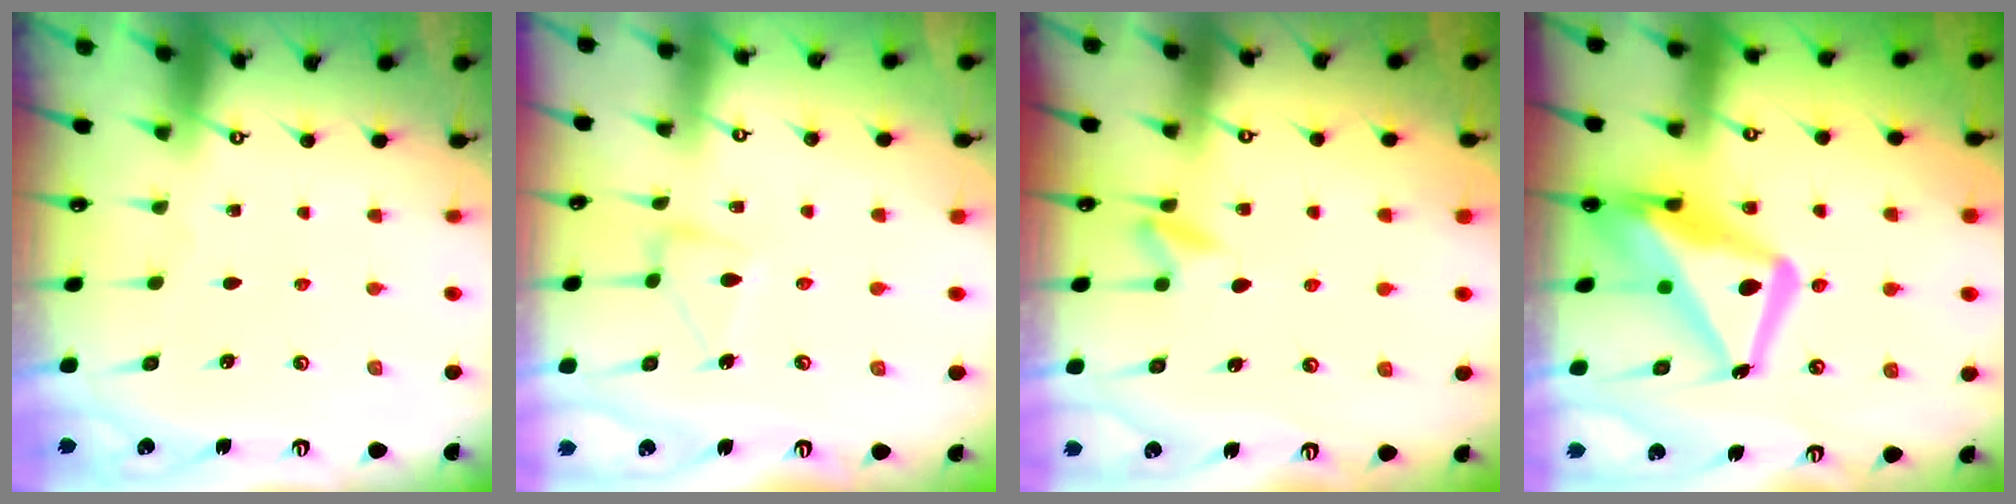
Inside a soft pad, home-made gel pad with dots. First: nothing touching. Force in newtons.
{"total": 9.8, "press": 9.8, "slide": 0.5}
{"total": 6.0, "press": 5.7, "slide": 1.7}
{"total": 19.8, "press": 19.8, "slide": 1.8}